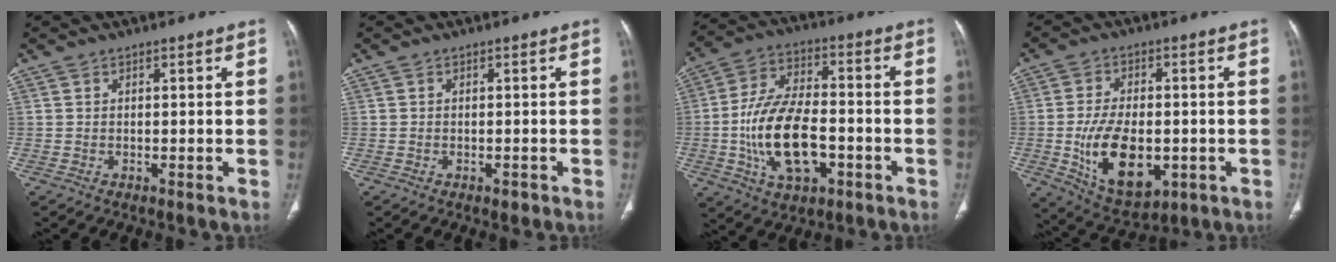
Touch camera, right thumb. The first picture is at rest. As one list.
[{"total": 1.1, "force": [-0.6, 0.7, 0.6], "torque": [-0.006, 0.000, -0.007]}, {"total": 16.7, "force": [-4.1, 9.0, 13.4], "torque": [-0.242, 0.022, -0.067]}, {"total": 14.8, "force": [-3.0, 8.4, 11.8], "torque": [-0.188, -0.004, -0.031]}]